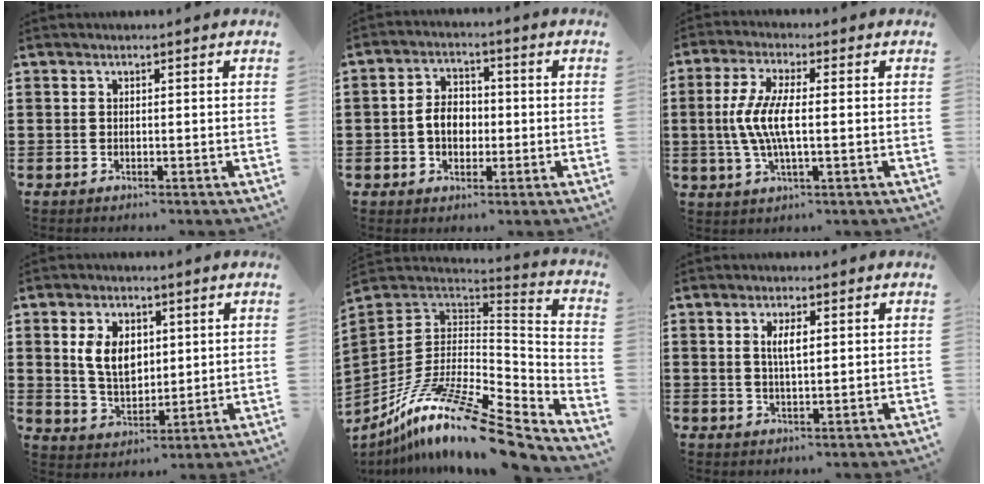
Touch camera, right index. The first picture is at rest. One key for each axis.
{"total": 4.7, "fx": -0.8, "fy": 3.4, "fz": 3.1, "tx": -0.064, "ty": 0.011, "tz": -0.016}
{"total": 6.9, "fx": -0.7, "fy": 1.8, "fz": 6.7, "tx": -0.153, "ty": -0.011, "tz": -0.023}
{"total": 7.3, "fx": 1.6, "fy": 4.8, "fz": 5.3, "tx": -0.121, "ty": 0.008, "tz": 0.023}
{"total": 15.7, "fx": -10.3, "fy": 3.5, "fz": 11.3, "tx": -0.224, "ty": 0.018, "tz": -0.192}
{"total": 3.4, "fx": 0.8, "fy": 1.0, "fz": 3.2, "tx": -0.065, "ty": 0.005, "tz": 0.012}